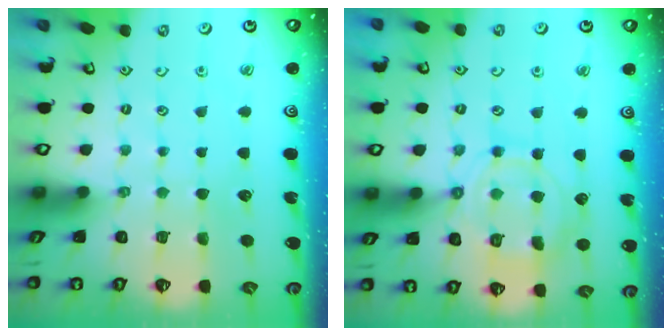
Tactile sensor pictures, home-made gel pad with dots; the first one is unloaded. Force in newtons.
{"total": 11.2, "press": 11.1, "slide": 1.1}